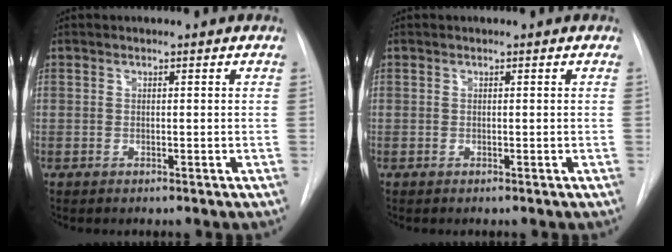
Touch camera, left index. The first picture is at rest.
{"total": 0.0}